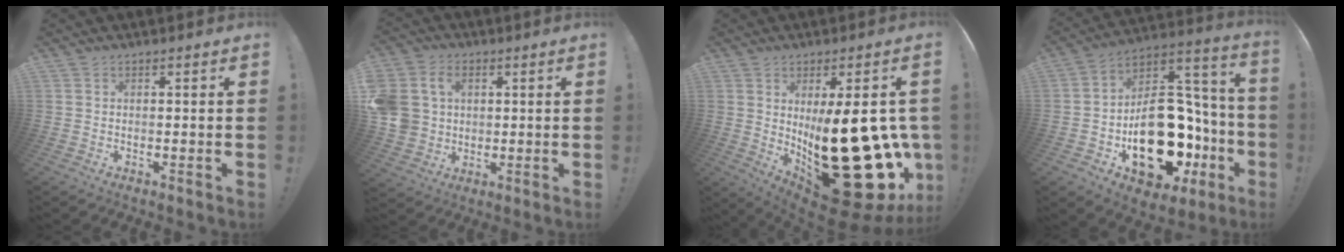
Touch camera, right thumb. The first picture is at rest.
{"total": 11.5, "force": [2.5, 9.9, 5.4], "torque": [-0.105, -0.005, 0.052]}
{"total": 31.4, "force": [-1.0, 13.0, 28.6], "torque": [-0.386, -0.036, 0.030]}
{"total": 27.8, "force": [-9.3, 16.8, 20.0], "torque": [-0.305, 0.051, -0.122]}